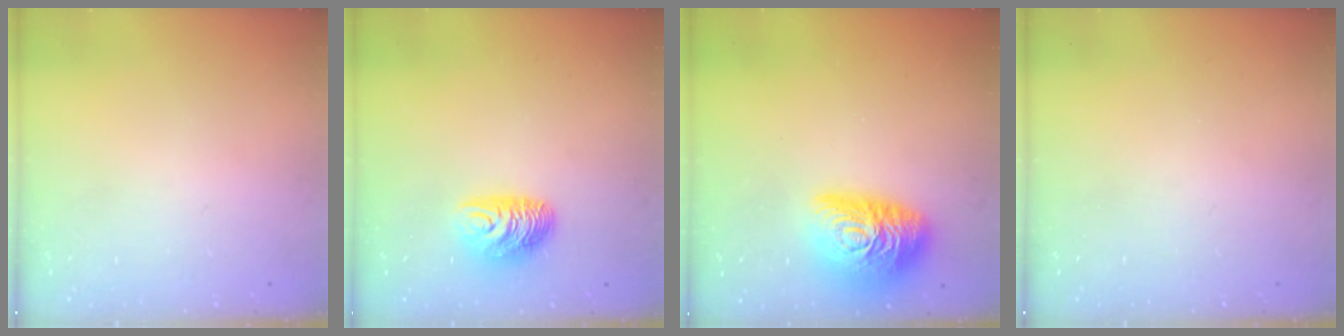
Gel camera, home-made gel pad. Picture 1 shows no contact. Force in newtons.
{"total": 9.3, "press": 9.3, "slide": 0.9}
{"total": 18.3, "press": 18.3, "slide": 1.1}
{"total": 0.0}